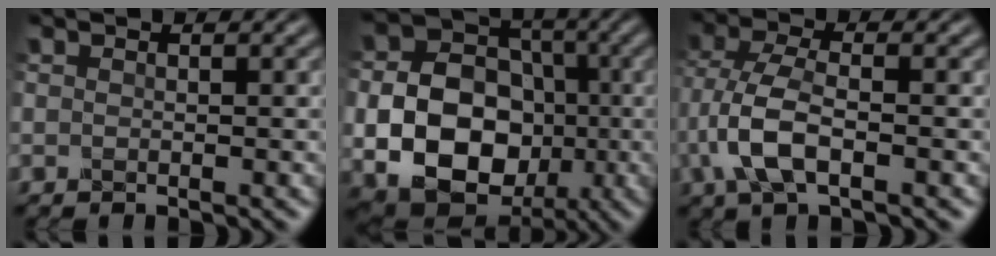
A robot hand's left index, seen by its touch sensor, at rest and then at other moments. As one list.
[{"total": 11.6, "force": [-2.4, 9.1, 6.9], "torque": [-0.121, -0.017, -0.046]}, {"total": 5.1, "force": [-1.5, 2.5, 4.2], "torque": [-0.109, 0.007, -0.034]}]